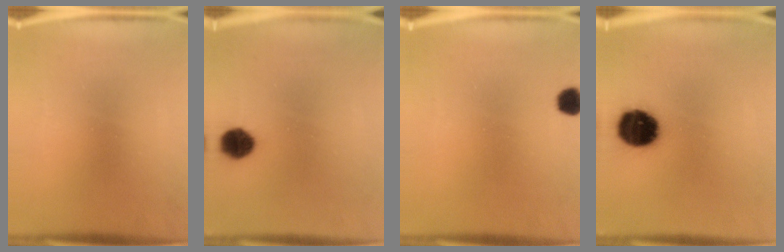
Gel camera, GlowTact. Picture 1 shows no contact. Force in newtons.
{"total": 5.6}
{"total": 3.3}
{"total": 13.7}